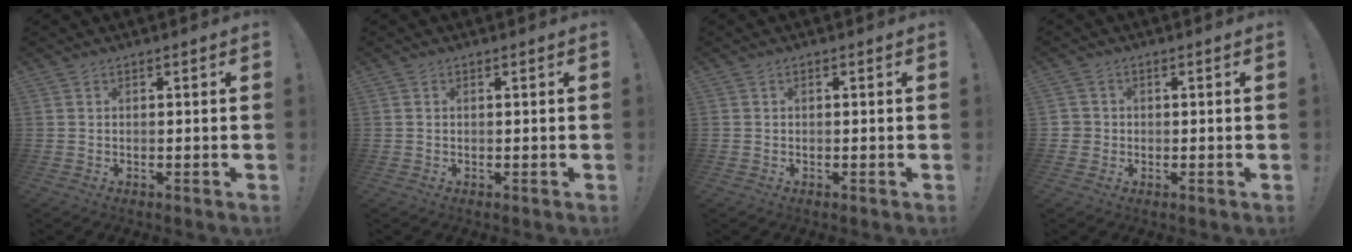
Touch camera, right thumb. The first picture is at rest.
{"total": 0.0}
{"total": 0.5, "force": [-0.1, 0.4, 0.2], "torque": [-0.011, 0.005, -0.001]}
{"total": 2.5, "force": [-0.3, 2.5, 0.6], "torque": [-0.011, 0.008, -0.005]}